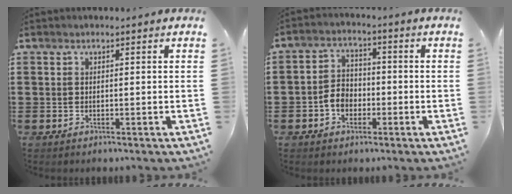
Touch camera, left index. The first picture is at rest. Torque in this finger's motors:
{"motor_torque": [1.05, 0.50, 0.28, 0.09]}